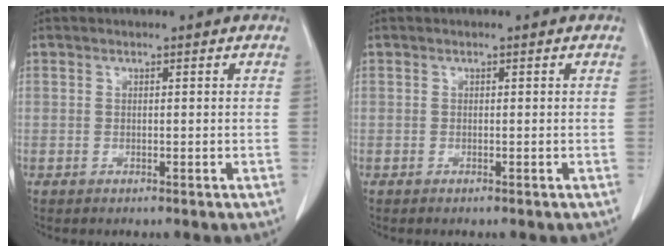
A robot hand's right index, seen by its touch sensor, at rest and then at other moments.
{"total": 0.0}